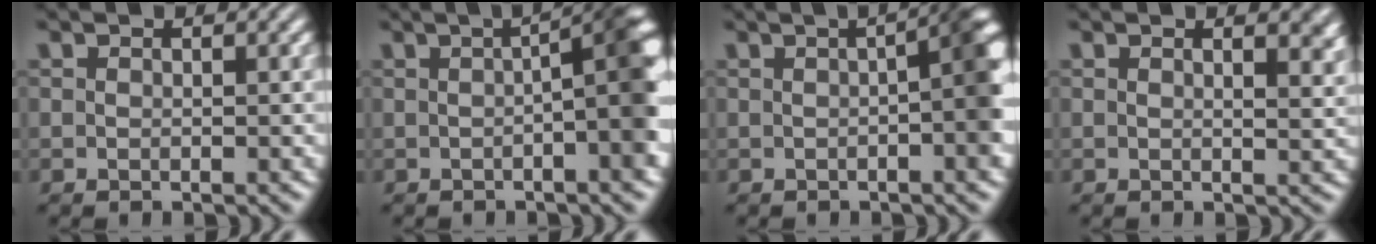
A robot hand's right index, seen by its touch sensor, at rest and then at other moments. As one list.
[{"total": 7.3, "force": [-0.1, 1.5, 7.2], "torque": [-0.059, 0.009, -0.008]}, {"total": 7.1, "force": [0.3, 2.1, 6.8], "torque": [-0.045, 0.023, -0.006]}, {"total": 2.2, "force": [1.4, -0.2, 1.7], "torque": [-0.013, -0.006, 0.022]}]